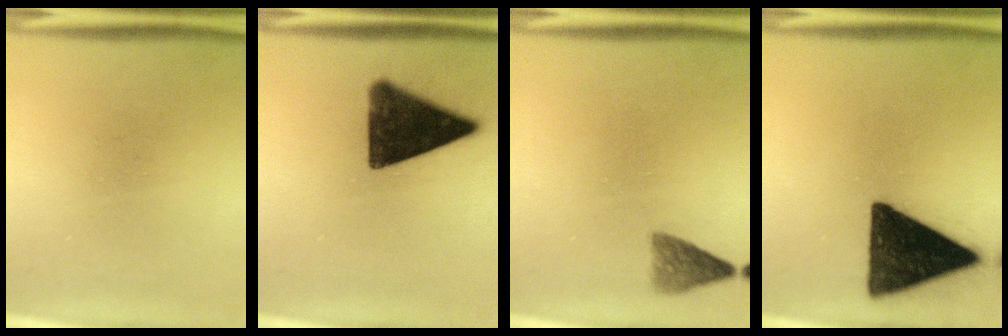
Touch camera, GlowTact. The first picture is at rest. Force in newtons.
{"total": 14.4}
{"total": 2.6}
{"total": 17.0}